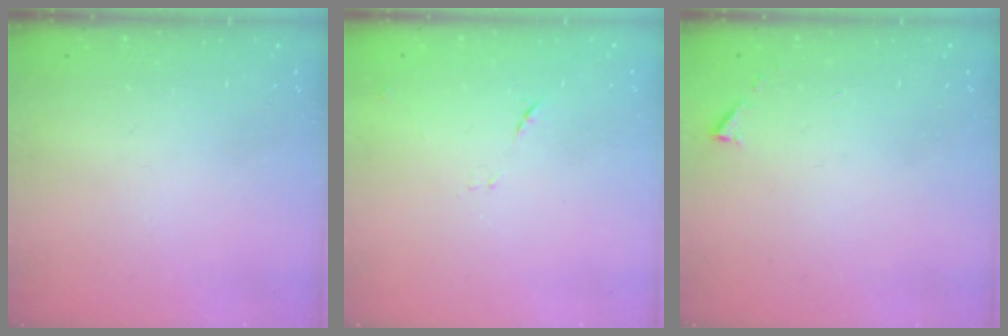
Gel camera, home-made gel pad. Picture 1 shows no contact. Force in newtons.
{"total": 7.2, "press": 7.2, "slide": 0.6}
{"total": 2.9, "press": 2.9, "slide": 0.4}